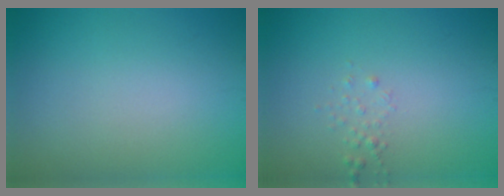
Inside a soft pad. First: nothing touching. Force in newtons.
{"total": 0.7, "press": 0.7, "slide": 0.1}